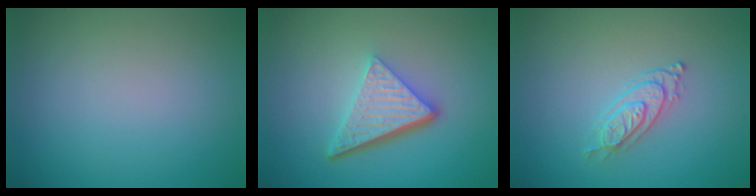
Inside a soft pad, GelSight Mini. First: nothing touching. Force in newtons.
{"total": 5.4, "press": 3.6, "slide": 4.0}
{"total": 2.3, "press": 2.0, "slide": 1.1}